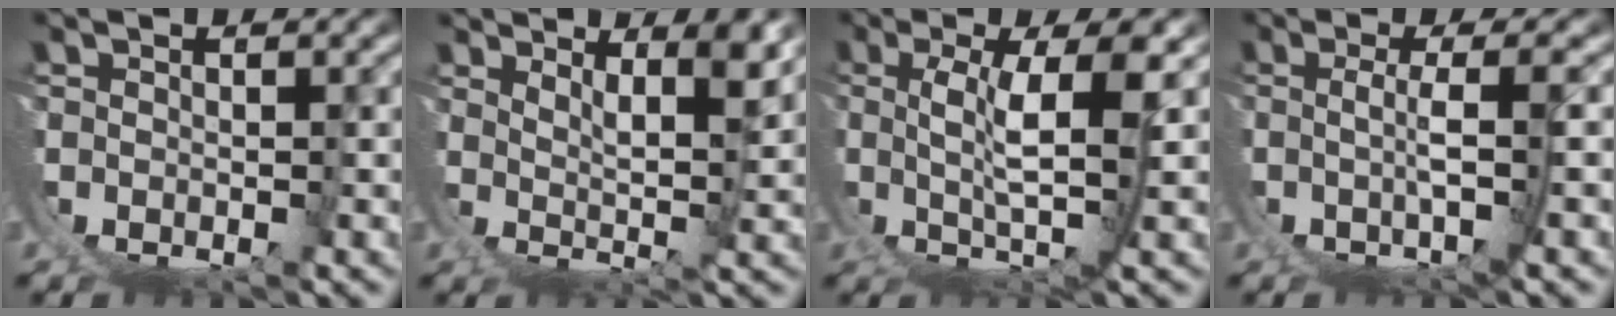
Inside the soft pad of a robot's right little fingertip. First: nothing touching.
{"total": 4.5, "force": [3.1, -1.4, 2.9], "torque": [-0.028, -0.014, 0.059]}
{"total": 5.8, "force": [1.5, -0.5, 5.6], "torque": [-0.086, -0.013, 0.036]}
{"total": 4.1, "force": [0.0, -1.8, 3.7], "torque": [-0.050, -0.008, 0.010]}